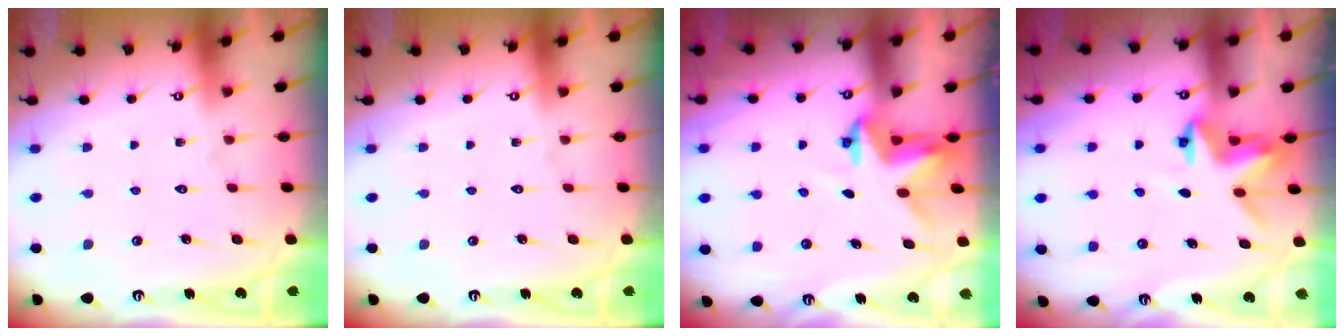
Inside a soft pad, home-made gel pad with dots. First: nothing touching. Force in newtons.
{"total": 0.0}
{"total": 3.3, "press": 3.3, "slide": 0.2}
{"total": 3.8, "press": 3.8, "slide": 0.5}